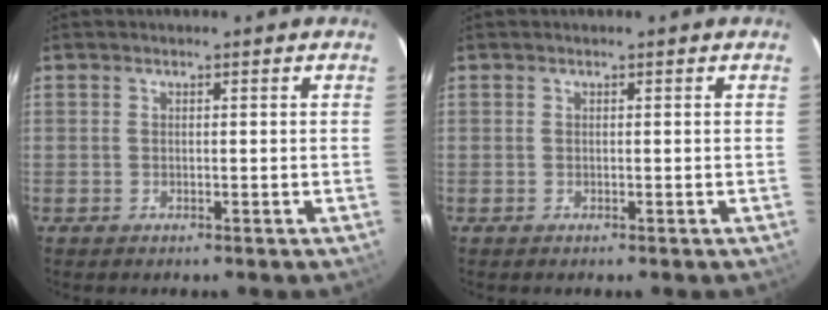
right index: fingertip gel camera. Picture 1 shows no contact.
{"total": 0.0}